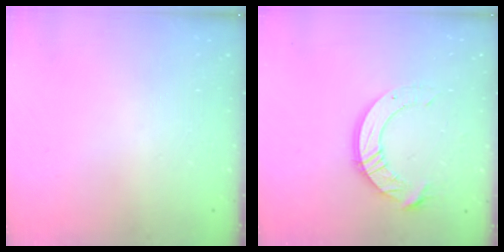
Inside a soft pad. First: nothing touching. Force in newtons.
{"total": 10.1, "press": 10.1, "slide": 0.9}